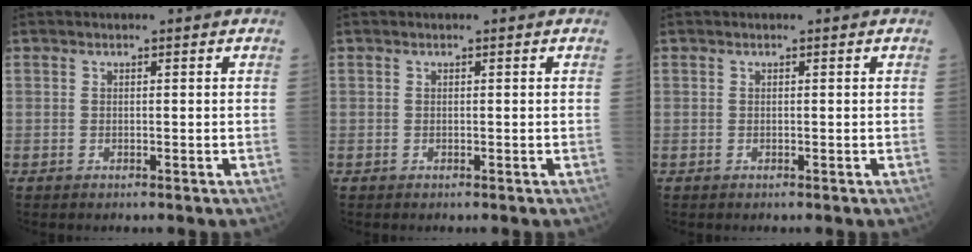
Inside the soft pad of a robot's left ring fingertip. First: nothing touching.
{"total": 0.0}
{"total": 0.0}